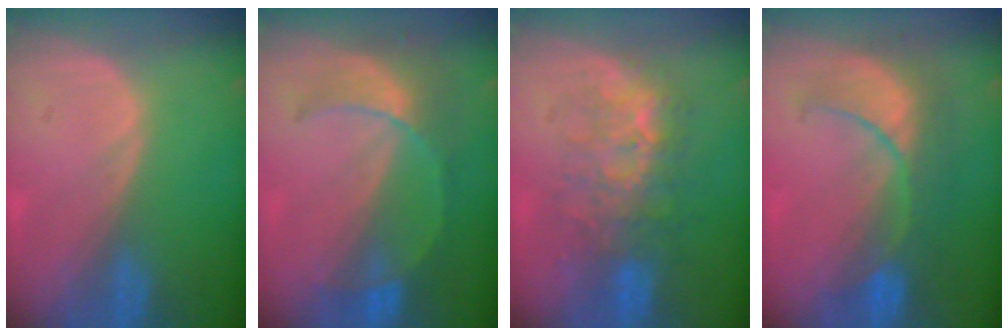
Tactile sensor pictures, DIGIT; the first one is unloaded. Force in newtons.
{"total": 8.0, "press": 7.0, "slide": 3.8}
{"total": 8.2, "press": 8.0, "slide": 1.8}
{"total": 8.2, "press": 8.1, "slide": 0.8}